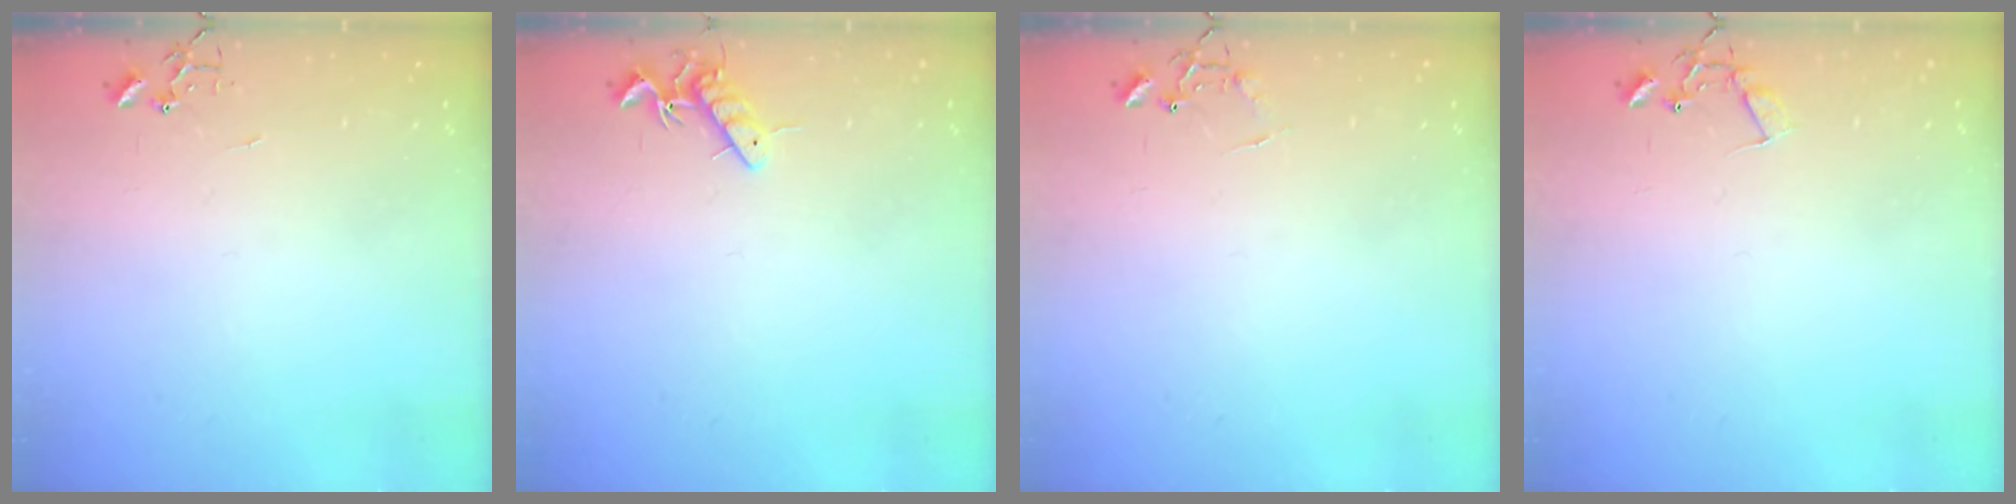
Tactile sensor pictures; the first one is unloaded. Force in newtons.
{"total": 7.6, "press": 7.5, "slide": 0.8}
{"total": 6.4, "press": 6.4, "slide": 0.4}
{"total": 7.1, "press": 7.1, "slide": 0.5}